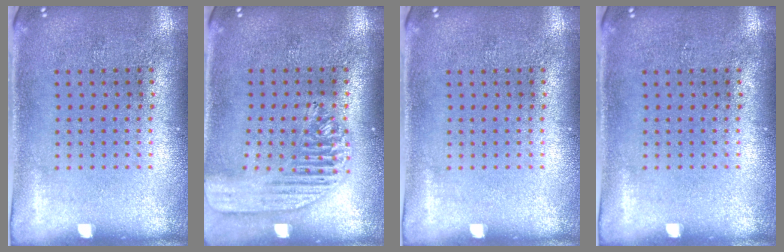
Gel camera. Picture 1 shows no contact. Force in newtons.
{"total": 1.8, "press": 1.7, "slide": 0.7}
{"total": 0.0}
{"total": 0.0}